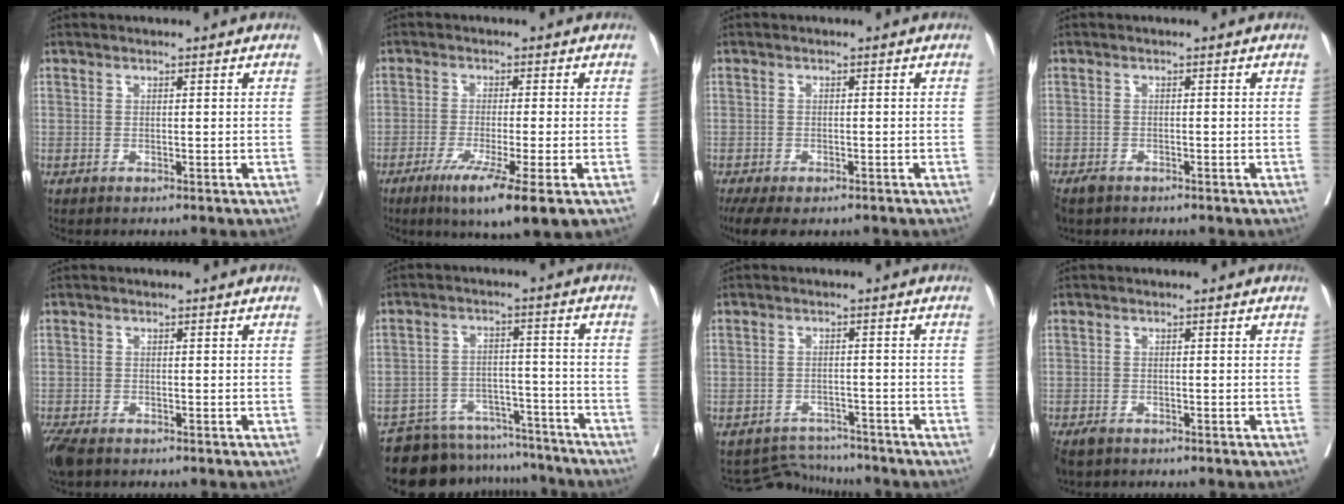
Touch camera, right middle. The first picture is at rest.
{"total": 9.4, "force": [-5.1, -0.1, 7.8], "torque": [-0.124, -0.027, -0.081]}
{"total": 7.3, "force": [-5.1, 3.3, 4.1], "torque": [-0.079, -0.011, -0.078]}
{"total": 2.4, "force": [-1.9, 1.2, 0.9], "torque": [-0.019, -0.004, -0.031]}
{"total": 4.7, "force": [-3.5, 1.9, 2.5], "torque": [-0.055, -0.013, -0.065]}
{"total": 15.2, "force": [-14.1, 5.0, 2.1], "torque": [-0.030, 0.027, -0.196]}
{"total": 4.7, "force": [-4.3, 0.5, -1.7], "torque": [0.029, 0.010, -0.065]}
{"total": 3.2, "force": [-2.5, 1.6, 1.3], "torque": [-0.026, -0.006, -0.041]}